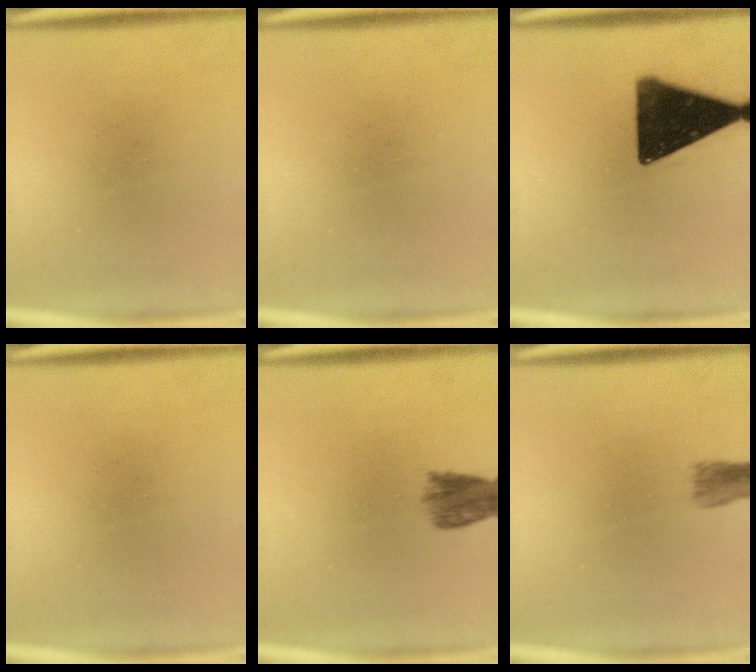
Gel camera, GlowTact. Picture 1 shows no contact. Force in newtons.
{"total": 0.0}
{"total": 16.3}
{"total": 0.0}
{"total": 4.8}
{"total": 2.5}